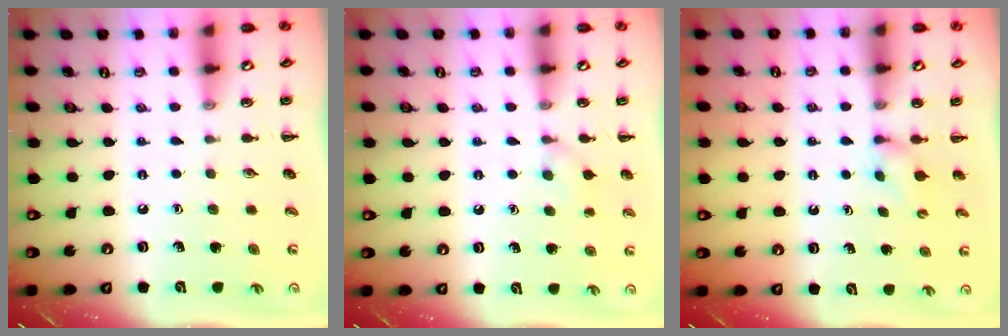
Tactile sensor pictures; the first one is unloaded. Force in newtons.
{"total": 6.9, "press": 6.4, "slide": 2.4}
{"total": 2.5, "press": 2.3, "slide": 1.0}